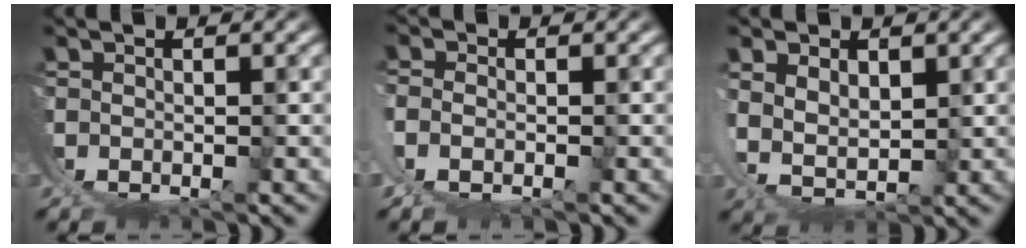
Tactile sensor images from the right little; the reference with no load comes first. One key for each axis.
{"total": 2.9, "fx": 0.6, "fy": 2.4, "fz": 1.5, "tx": -0.049, "ty": -0.007, "tz": 0.011}
{"total": 4.3, "fx": 2.9, "fy": 2.1, "fz": 2.3, "tx": -0.052, "ty": -0.018, "tz": 0.065}